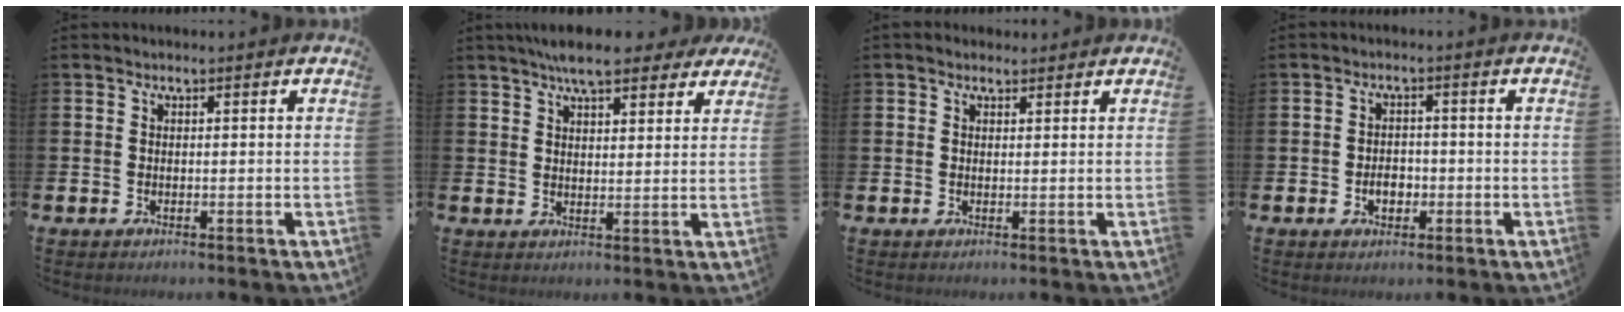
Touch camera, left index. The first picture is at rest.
{"total": 7.3, "force": [6.4, 2.0, 3.0], "torque": [-0.055, -0.020, 0.113]}
{"total": 1.2, "force": [1.0, 0.6, 0.2], "torque": [0.002, 0.005, 0.016]}
{"total": 2.6, "force": [-1.0, 1.9, 1.6], "torque": [-0.023, -0.002, -0.022]}